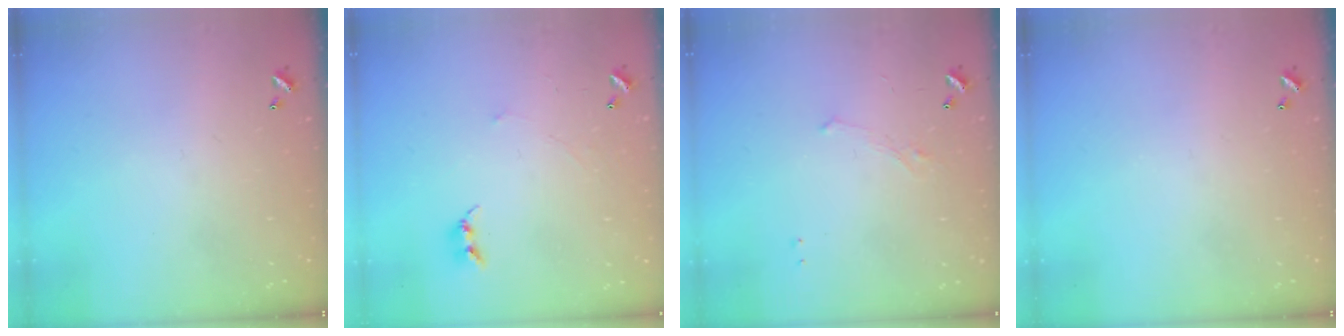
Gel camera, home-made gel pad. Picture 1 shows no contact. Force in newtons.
{"total": 2.7, "press": 2.7, "slide": 0.3}
{"total": 3.0, "press": 3.0, "slide": 0.4}
{"total": 0.0}